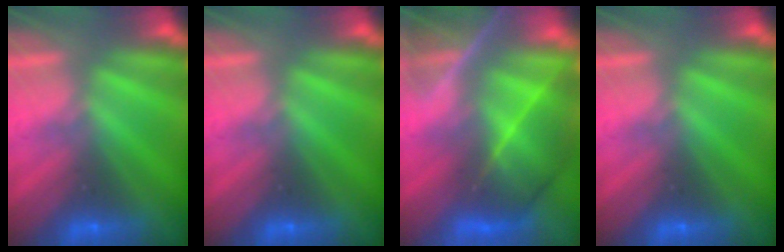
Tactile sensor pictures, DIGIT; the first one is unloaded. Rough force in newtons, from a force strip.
{"total": 0.0}
{"total": 7.4}
{"total": 0.0}